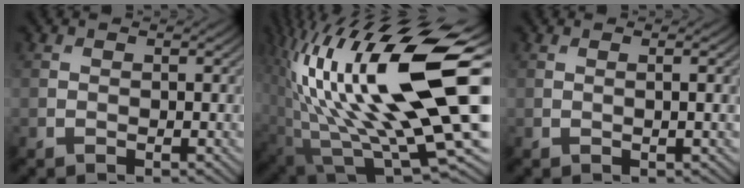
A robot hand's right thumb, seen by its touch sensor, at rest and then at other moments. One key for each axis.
{"total": 21.1, "fx": 3.3, "fy": 7.5, "fz": 19.4, "tx": -0.360, "ty": 0.003, "tz": 0.058}
{"total": 2.6, "fx": 0.2, "fy": 0.5, "fz": 2.5, "tx": -0.034, "ty": 0.008, "tz": 0.000}